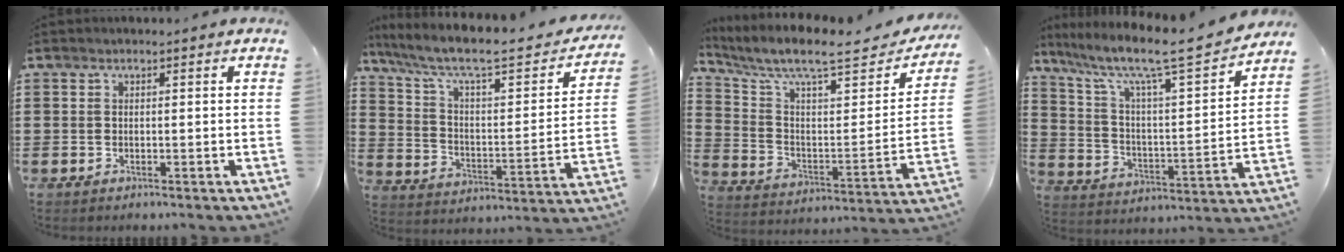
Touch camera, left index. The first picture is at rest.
{"total": 7.6, "force": [5.5, 1.5, 5.1], "torque": [-0.123, -0.043, 0.086]}
{"total": 9.1, "force": [7.4, 1.5, 5.1], "torque": [-0.123, -0.054, 0.121]}
{"total": 9.6, "force": [7.6, 0.9, 5.7], "torque": [-0.135, -0.061, 0.118]}